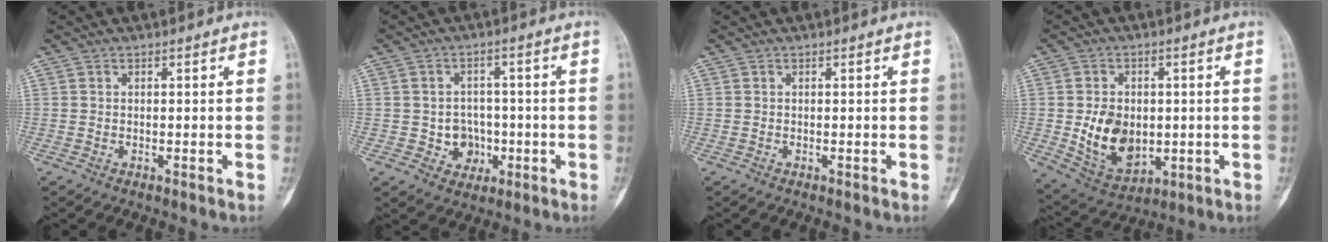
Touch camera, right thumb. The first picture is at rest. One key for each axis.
{"total": 5.8, "fx": -1.1, "fy": 5.3, "fz": 2.0, "tx": 0.008, "ty": 0.014, "tz": -0.012}
{"total": 0.0}
{"total": 11.5, "fx": -0.5, "fy": 8.3, "fz": 7.9, "tx": -0.104, "ty": -0.010, "tz": 0.011}